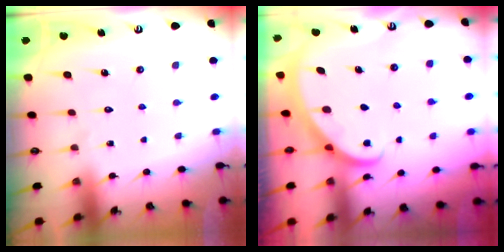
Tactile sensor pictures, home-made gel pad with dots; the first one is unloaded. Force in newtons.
{"total": 2.6, "press": 2.6, "slide": 0.1}